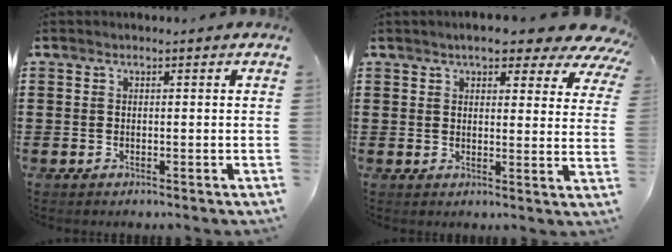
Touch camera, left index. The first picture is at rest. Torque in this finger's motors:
{"motor_torque": [2.14, 0.00, 1.05, 0.15]}